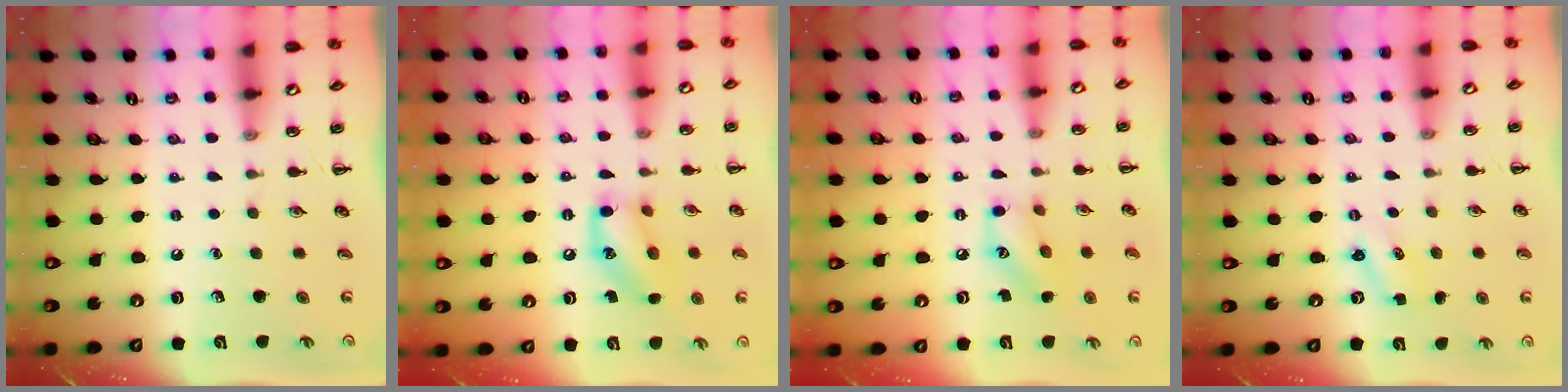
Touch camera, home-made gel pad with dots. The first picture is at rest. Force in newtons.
{"total": 12.8, "press": 12.5, "slide": 2.5}
{"total": 9.3, "press": 9.3, "slide": 0.3}
{"total": 1.6, "press": 1.5, "slide": 0.4}